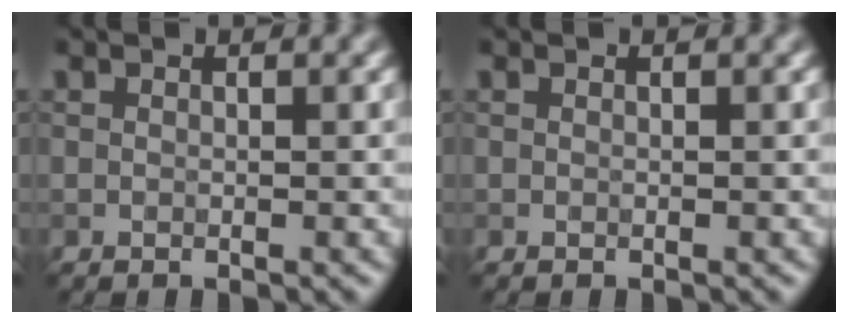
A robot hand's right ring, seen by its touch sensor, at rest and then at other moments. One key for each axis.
{"total": 0.0}